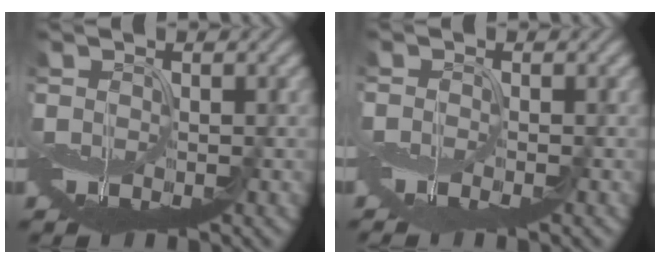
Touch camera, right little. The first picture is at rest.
{"total": 1.2, "force": [-1.0, -0.2, 0.6], "torque": [-0.015, -0.006, -0.023]}